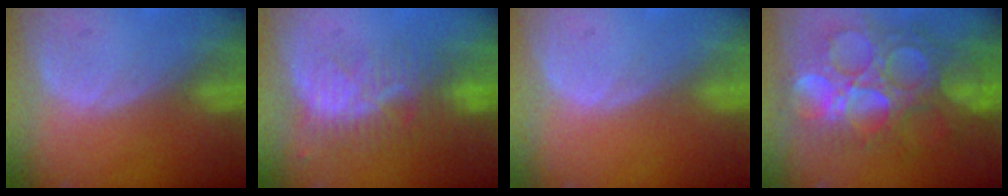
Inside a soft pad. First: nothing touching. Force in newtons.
{"total": 8.2, "press": 7.3, "slide": 3.7}
{"total": 0.0}
{"total": 13.2, "press": 13.1, "slide": 1.7}